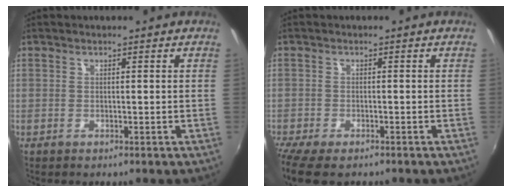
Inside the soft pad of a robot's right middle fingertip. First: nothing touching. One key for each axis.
{"total": 6.6, "fx": -5.3, "fy": 1.9, "fz": 3.5, "tx": -0.089, "ty": -0.035, "tz": -0.094}